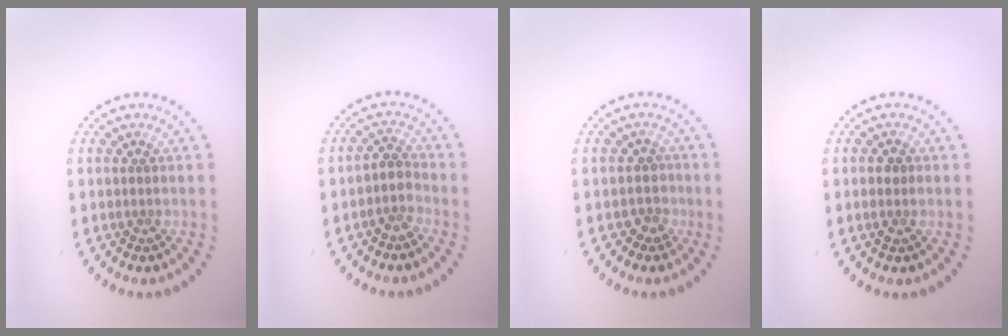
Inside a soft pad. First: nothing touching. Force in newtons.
{"total": 2.1, "press": 1.7, "slide": 1.2}
{"total": 1.7, "press": 1.3, "slide": 1.0}
{"total": 1.3, "press": 1.2, "slide": 0.3}